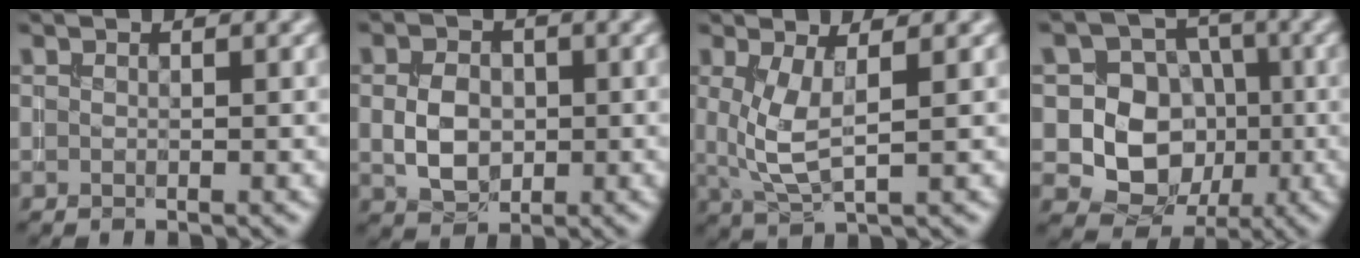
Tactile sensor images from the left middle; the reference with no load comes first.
{"total": 3.9, "force": [-0.1, 2.9, 2.5], "torque": [-0.052, -0.002, -0.004]}
{"total": 3.8, "force": [0.8, 1.2, 3.6], "torque": [-0.081, -0.007, 0.020]}
{"total": 8.5, "force": [-0.8, 7.7, 3.5], "torque": [-0.051, 0.011, -0.034]}